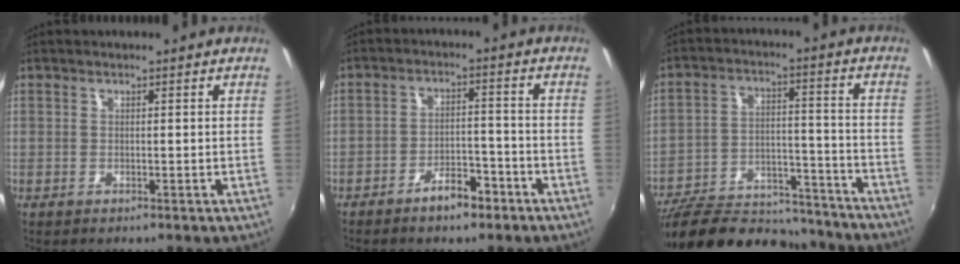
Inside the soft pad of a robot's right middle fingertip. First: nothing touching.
{"total": 5.8, "force": [-4.2, 2.3, 3.2], "torque": [-0.064, 0.006, -0.061]}
{"total": 25.3, "force": [-21.6, 8.6, 10.0], "torque": [-0.193, 0.009, -0.303]}